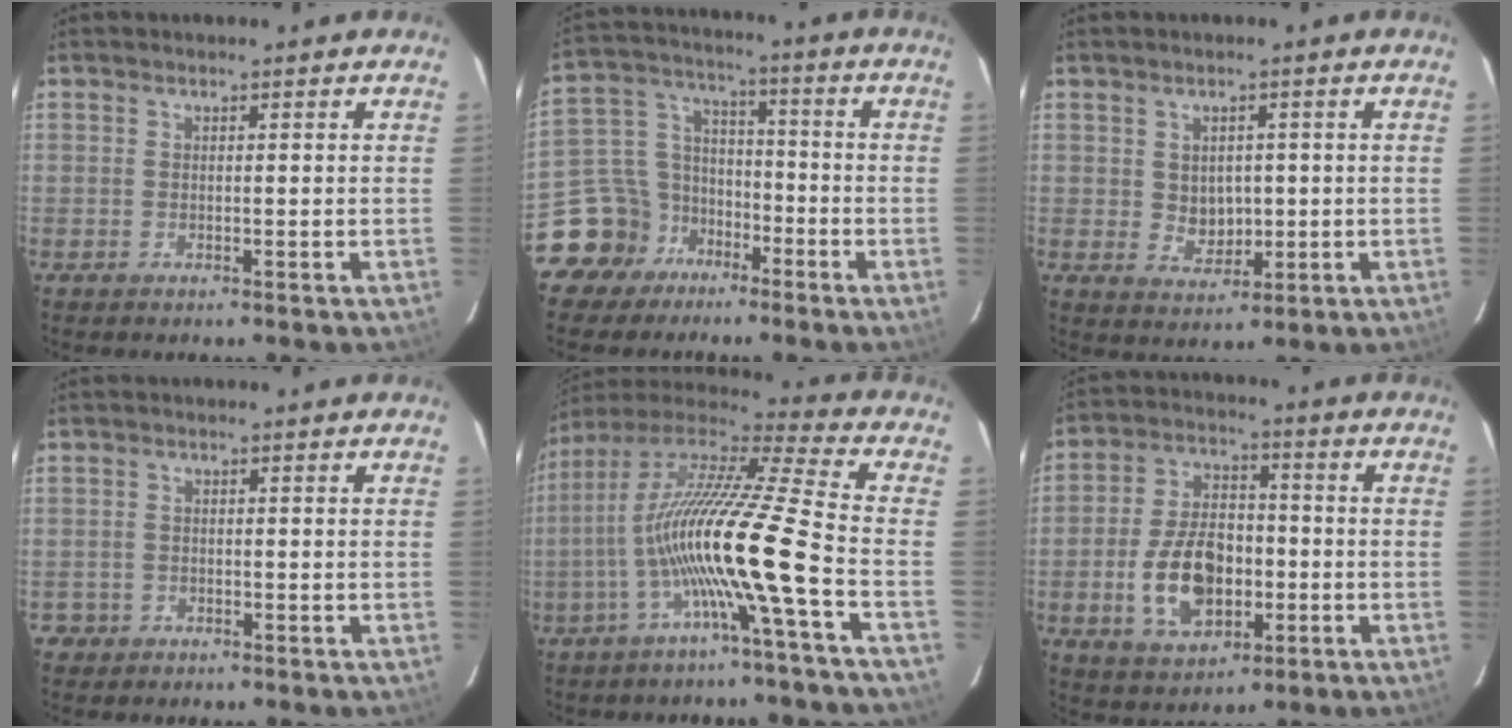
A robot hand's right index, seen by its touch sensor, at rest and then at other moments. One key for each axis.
{"total": 11.4, "fx": -7.7, "fy": 8.3, "fz": 1.6, "tx": -0.057, "ty": 0.057, "tz": -0.132}
{"total": 4.6, "fx": 0.3, "fy": 3.9, "fz": 2.5, "tx": -0.041, "ty": 0.002, "tz": 0.014}
{"total": 2.3, "fx": -1.2, "fy": 1.9, "fz": 0.3, "tx": -0.016, "ty": 0.005, "tz": -0.019}
{"total": 16.3, "fx": -4.6, "fy": -1.4, "fz": 15.6, "tx": -0.264, "ty": -0.015, "tz": -0.091}
{"total": 13.5, "fx": -3.5, "fy": 8.3, "fz": 10.1, "tx": -0.206, "ty": 0.011, "tz": -0.050}